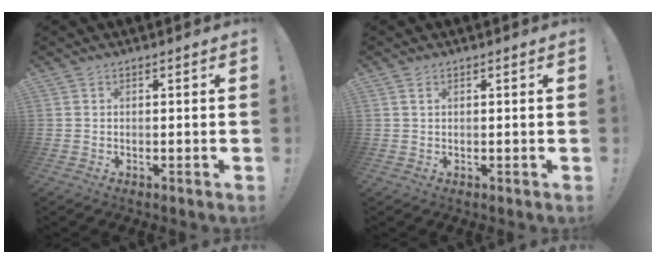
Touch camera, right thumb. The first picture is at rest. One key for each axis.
{"total": 0.9, "fx": 0.5, "fy": 0.4, "fz": 0.7, "tx": -0.006, "ty": -0.002, "tz": 0.007}